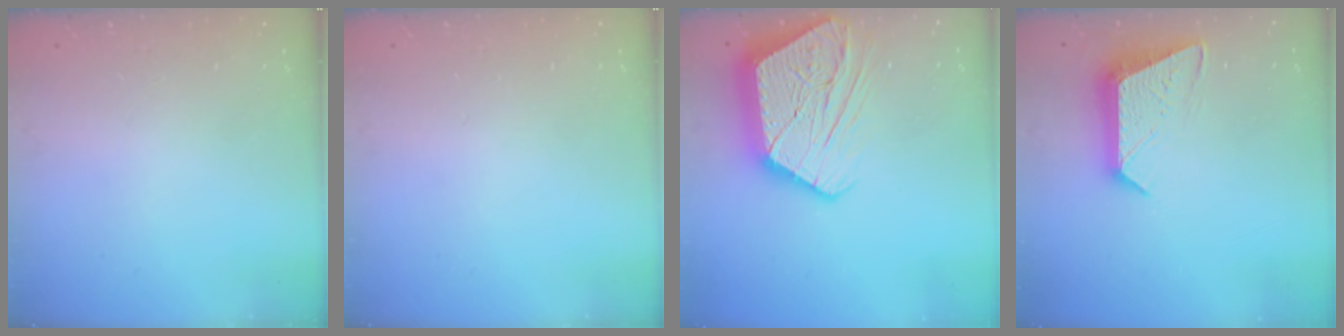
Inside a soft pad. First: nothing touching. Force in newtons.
{"total": 0.0}
{"total": 20.5, "press": 20.5, "slide": 1.6}
{"total": 12.2, "press": 12.1, "slide": 0.8}